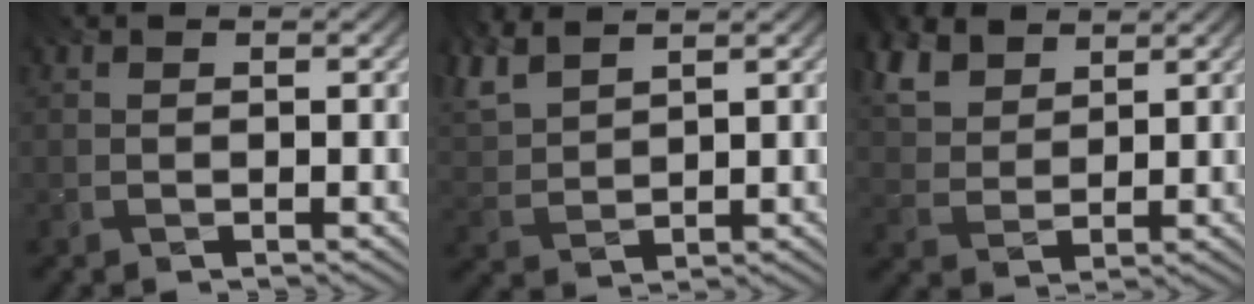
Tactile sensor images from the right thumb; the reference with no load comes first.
{"total": 5.8, "force": [4.2, 2.4, 3.2], "torque": [-0.101, 0.012, 0.089]}
{"total": 6.9, "force": [4.5, 3.8, 3.5], "torque": [-0.106, 0.010, 0.084]}